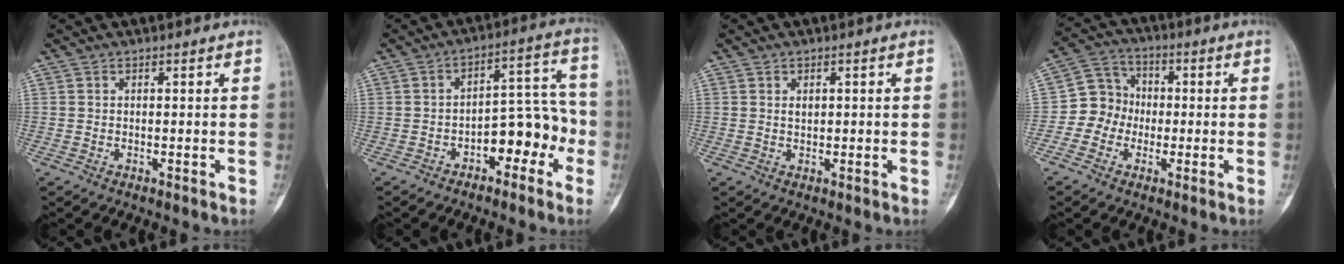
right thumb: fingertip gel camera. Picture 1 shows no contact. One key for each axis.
{"total": 10.2, "fx": -4.2, "fy": 5.7, "fz": 7.3, "tx": -0.068, "ty": 0.060, "tz": -0.061}
{"total": 1.4, "fx": 0.4, "fy": 1.0, "fz": 1.0, "tx": -0.010, "ty": -0.002, "tz": 0.008}
{"total": 7.8, "fx": -1.5, "fy": 7.2, "fz": 2.6, "tx": -0.014, "ty": 0.028, "tz": -0.040}